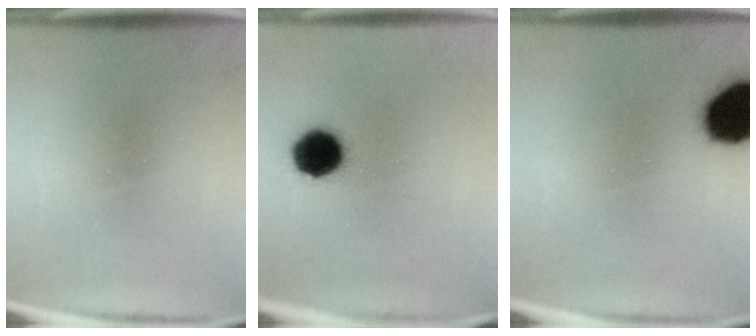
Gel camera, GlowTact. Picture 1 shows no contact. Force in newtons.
{"total": 10.4}
{"total": 17.2}